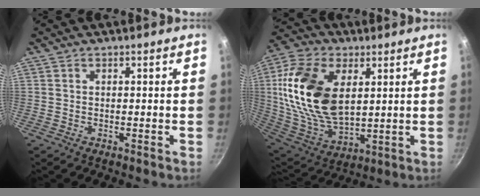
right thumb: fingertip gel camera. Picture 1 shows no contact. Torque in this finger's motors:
{"motor_torque": [2.13, 2.75, 2.24, 0.38, 0.29]}